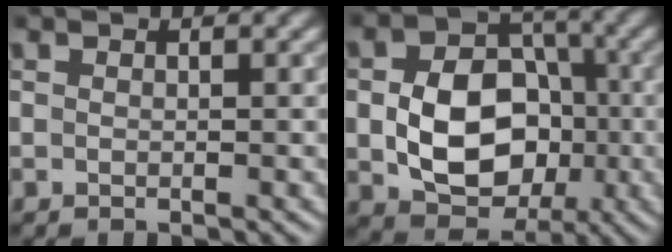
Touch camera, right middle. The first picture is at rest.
{"total": 8.7, "force": [-1.3, 6.4, 5.7], "torque": [-0.092, 0.000, -0.022]}